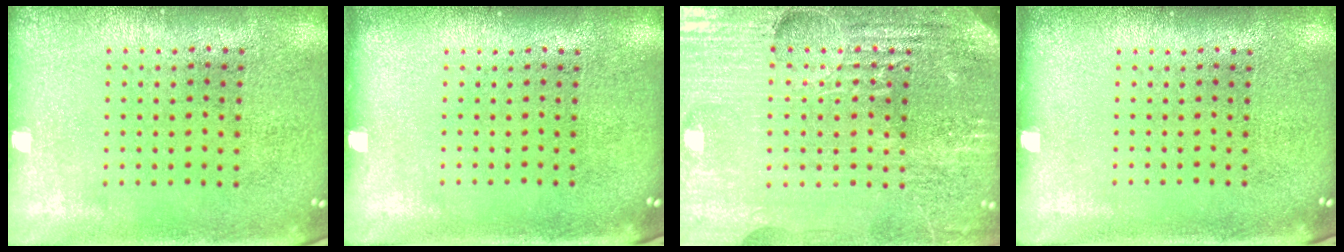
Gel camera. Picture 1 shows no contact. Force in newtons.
{"total": 0.0}
{"total": 5.3, "press": 4.8, "slide": 2.2}
{"total": 0.0}